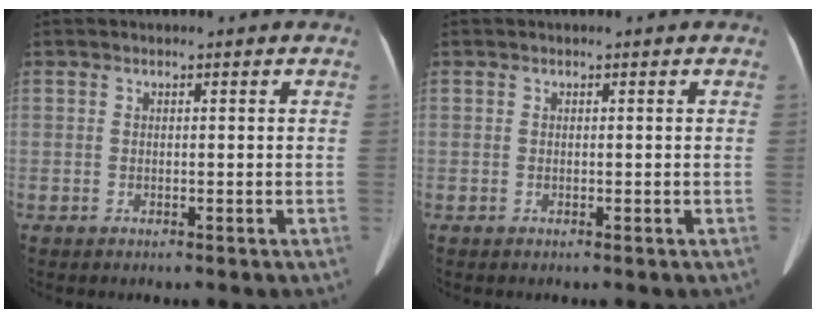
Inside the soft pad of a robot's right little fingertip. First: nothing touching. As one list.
[{"total": 0.0}]